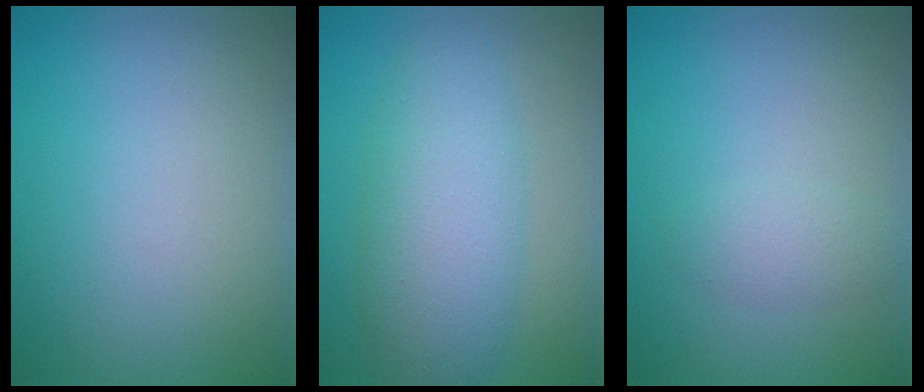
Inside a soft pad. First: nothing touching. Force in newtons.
{"total": 6.2, "press": 6.2, "slide": 0.1}
{"total": 1.5, "press": 1.5, "slide": 0.0}